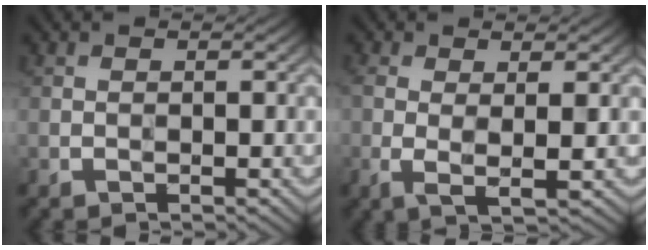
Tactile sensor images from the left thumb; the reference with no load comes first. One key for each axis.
{"total": 4.7, "fx": 0.4, "fy": 1.5, "fz": 4.4, "tx": -0.104, "ty": -0.007, "tz": 0.005}